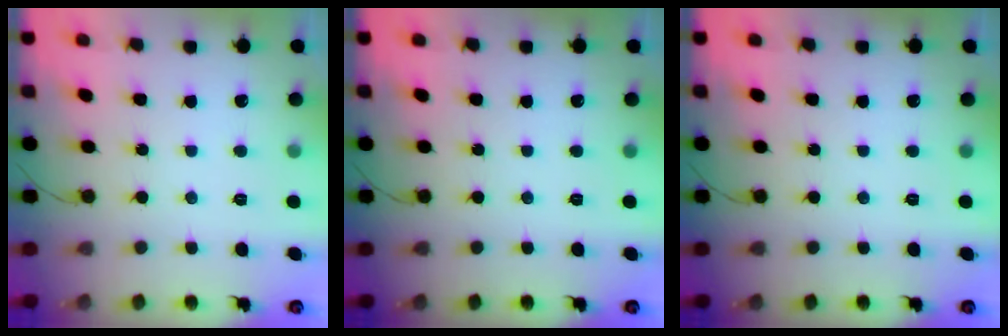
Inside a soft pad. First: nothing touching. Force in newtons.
{"total": 0.0}
{"total": 0.0}